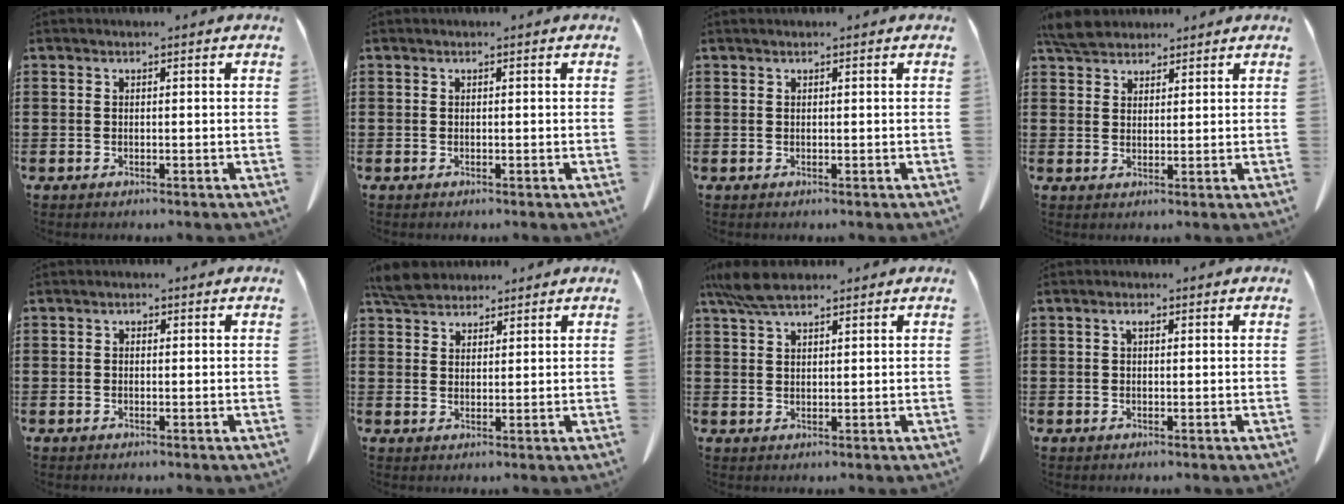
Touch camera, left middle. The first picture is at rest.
{"total": 0.0}
{"total": 0.0}
{"total": 4.5, "force": [4.0, 1.4, 1.4], "torque": [-0.040, -0.001, 0.080]}
{"total": 0.6, "force": [0.1, 0.4, 0.4], "torque": [-0.011, 0.001, 0.002]}
{"total": 4.6, "force": [4.1, 1.5, 1.4], "torque": [-0.040, -0.001, 0.081]}
{"total": 5.8, "force": [4.5, 1.5, 3.4], "torque": [-0.079, -0.003, 0.085]}
{"total": 1.3, "force": [0.5, 0.6, 1.1], "torque": [-0.024, 0.003, 0.009]}